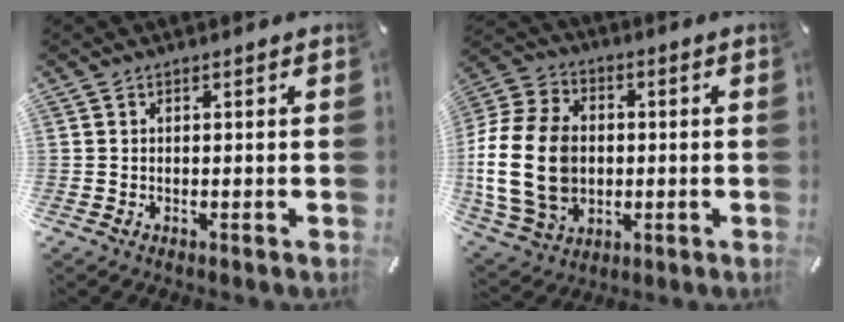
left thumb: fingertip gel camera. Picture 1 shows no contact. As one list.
[{"total": 20.1, "force": [-0.9, 15.5, 12.8], "torque": [-0.273, 0.005, -0.015]}]